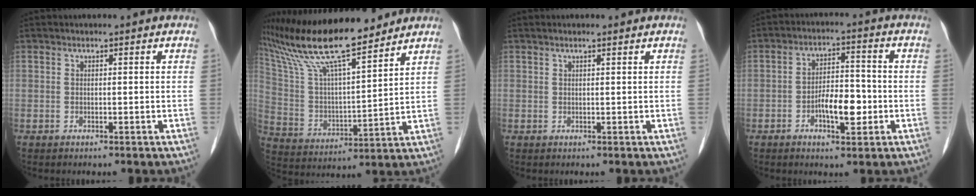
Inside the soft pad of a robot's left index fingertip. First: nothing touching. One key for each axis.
{"total": 19.0, "fx": 15.8, "fy": 2.3, "fz": 10.4, "tx": -0.197, "ty": 0.019, "tz": 0.291}
{"total": 1.2, "fx": 0.9, "fy": 0.1, "fz": 0.8, "tx": -0.015, "ty": 0.013, "tz": 0.017}
{"total": 6.8, "fx": -2.1, "fy": 2.7, "fz": 5.8, "tx": -0.107, "ty": 0.010, "tz": -0.035}